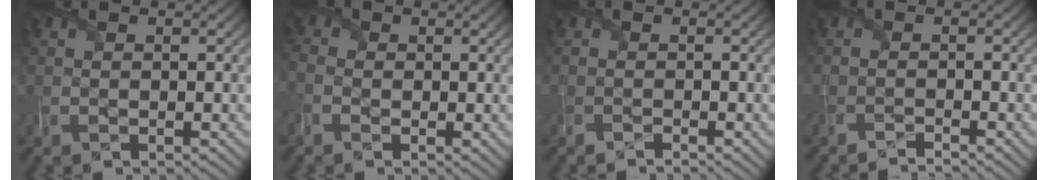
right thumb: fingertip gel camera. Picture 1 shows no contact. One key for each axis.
{"total": 2.3, "fx": -1.0, "fy": 1.9, "fz": 1.0, "tx": -0.034, "ty": -0.004, "tz": -0.027}
{"total": 1.5, "fx": -1.4, "fy": -0.1, "fz": -0.3, "tx": 0.005, "ty": -0.007, "tz": -0.031}
{"total": 2.1, "fx": -2.1, "fy": -0.4, "fz": -0.3, "tx": 0.014, "ty": -0.008, "tz": -0.046}